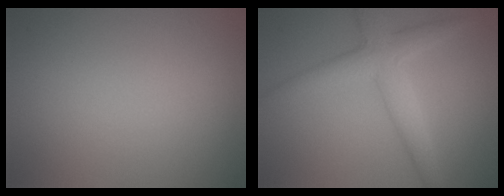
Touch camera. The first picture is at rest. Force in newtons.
{"total": 4.2, "press": 4.2, "slide": 0.1}